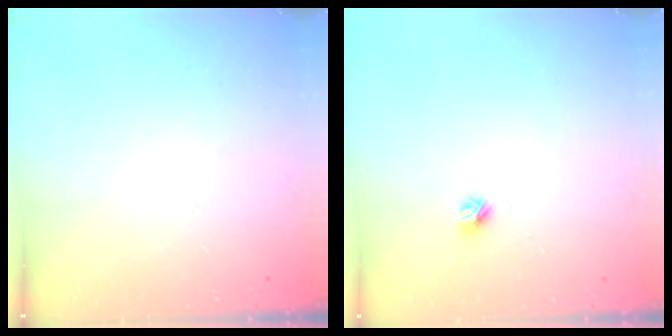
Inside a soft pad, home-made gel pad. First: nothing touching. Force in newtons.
{"total": 4.1, "press": 4.0, "slide": 0.4}